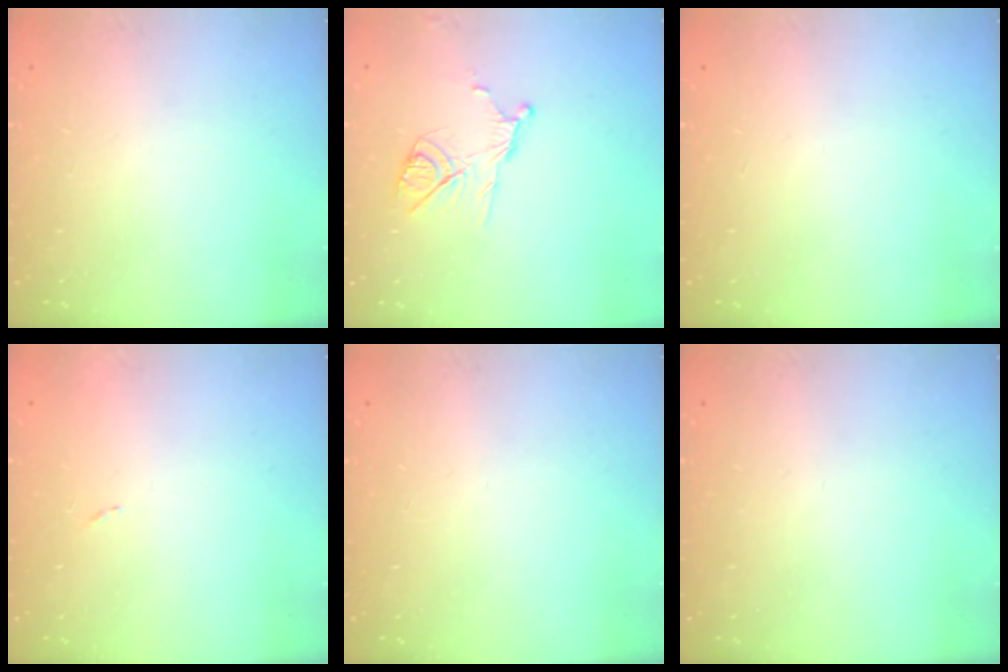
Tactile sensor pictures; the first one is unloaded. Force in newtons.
{"total": 10.9, "press": 10.9, "slide": 0.4}
{"total": 0.0}
{"total": 4.2, "press": 4.1, "slide": 0.7}
{"total": 0.0}
{"total": 0.0}